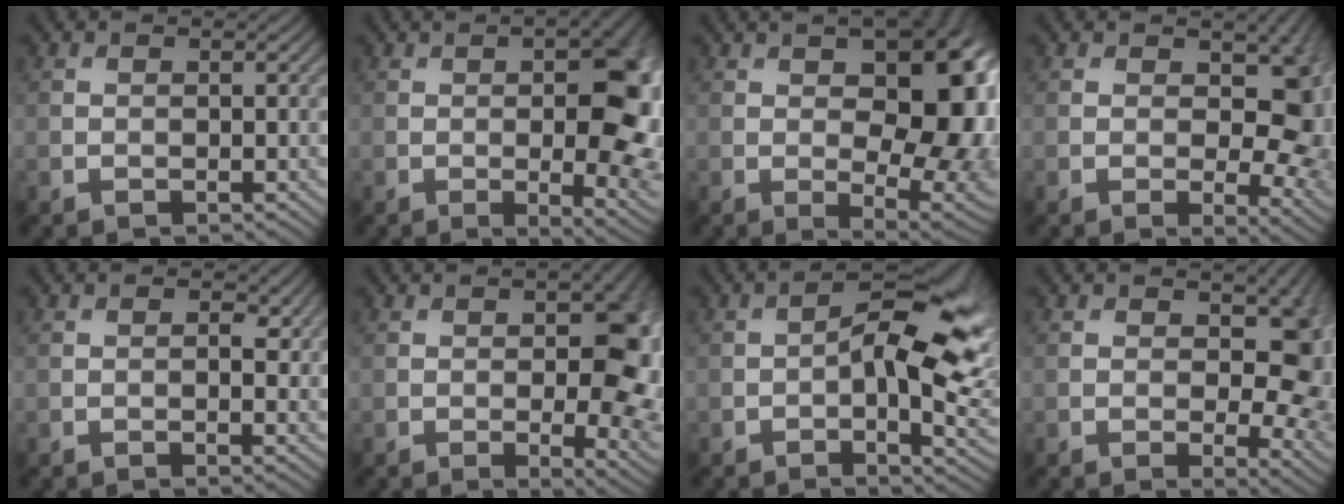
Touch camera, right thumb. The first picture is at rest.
{"total": 13.2, "force": [-0.5, 5.2, 12.1], "torque": [-0.145, -0.002, -0.007]}
{"total": 17.2, "force": [1.9, 9.0, 14.5], "torque": [-0.163, -0.010, 0.043]}
{"total": 10.8, "force": [1.1, 6.2, 8.8], "torque": [-0.103, -0.012, 0.020]}
{"total": 1.5, "force": [0.2, 0.6, 1.3], "torque": [-0.015, -0.006, 0.003]}
{"total": 11.5, "force": [-0.2, 5.0, 10.3], "torque": [-0.121, -0.006, 0.005]}
{"total": 12.7, "force": [-0.2, 5.6, 11.4], "torque": [-0.177, -0.008, -0.002]}
{"total": 9.7, "force": [1.1, 5.5, 7.9], "torque": [-0.092, -0.014, 0.019]}